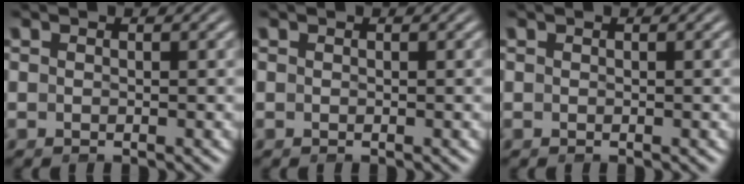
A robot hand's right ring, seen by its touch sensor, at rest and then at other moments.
{"total": 0.0}
{"total": 0.0}